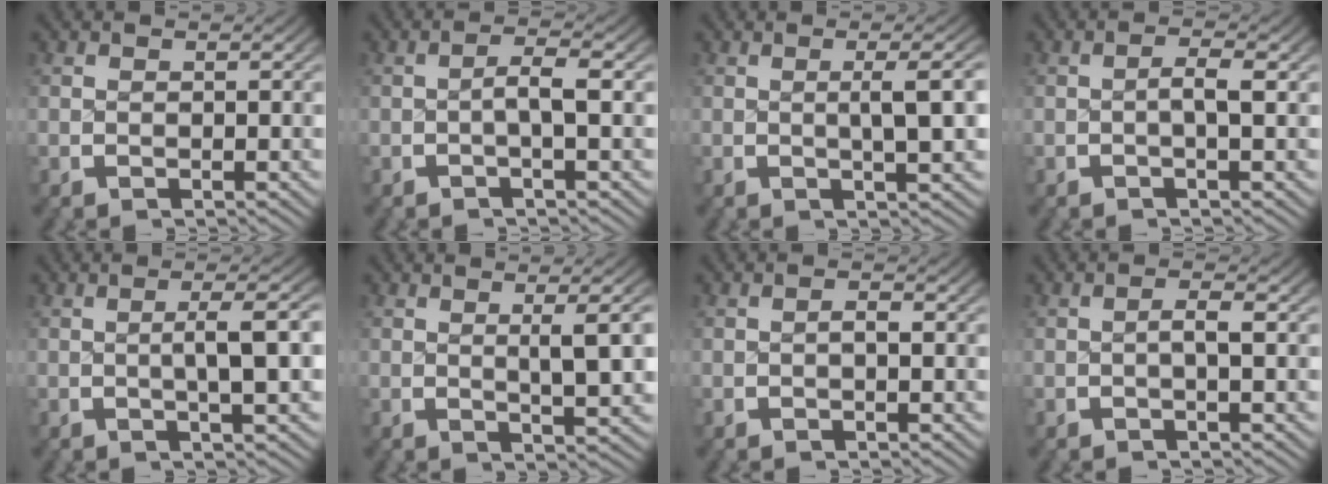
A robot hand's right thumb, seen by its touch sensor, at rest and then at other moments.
{"total": 2.2, "force": [-0.2, 0.3, 2.1], "torque": [-0.044, 0.006, -0.008]}
{"total": 3.1, "force": [0.2, 0.3, 3.0], "torque": [-0.046, 0.006, 0.001]}
{"total": 1.8, "force": [-0.1, 0.2, 1.8], "torque": [-0.035, 0.006, -0.005]}
{"total": 3.4, "force": [-0.1, 0.5, 3.4], "torque": [-0.055, 0.009, -0.004]}
{"total": 3.1, "force": [0.5, 0.3, 3.0], "torque": [-0.046, 0.002, 0.009]}
{"total": 0.8, "force": [-0.2, 0.1, 0.7], "torque": [-0.014, 0.007, -0.005]}
{"total": 1.5, "force": [-0.2, 0.1, 1.4], "torque": [-0.029, 0.008, -0.006]}